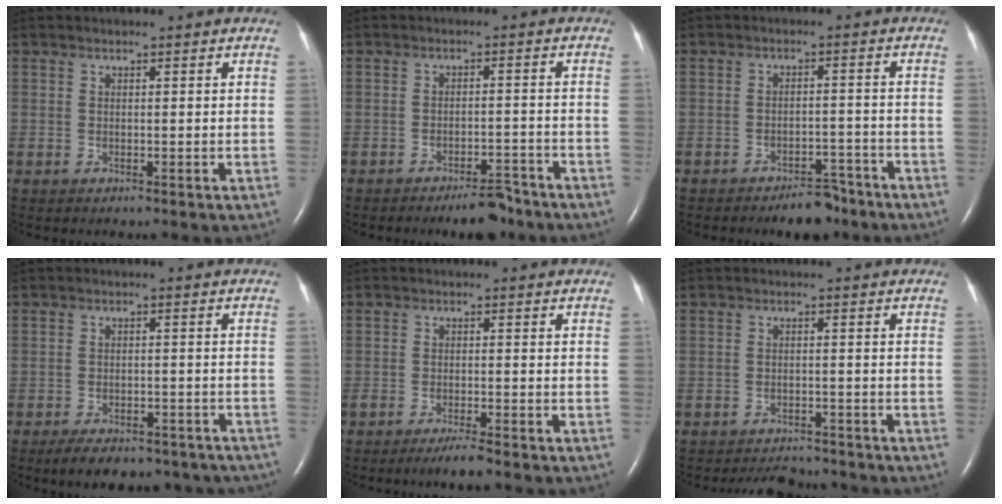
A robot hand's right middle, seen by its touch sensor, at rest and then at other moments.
{"total": 5.0, "force": [-4.2, 1.3, 2.3], "torque": [-0.028, 0.001, -0.064]}
{"total": 5.4, "force": [-4.5, 2.0, 2.2], "torque": [-0.025, 0.006, -0.065]}
{"total": 12.9, "force": [-10.6, 5.0, 5.4], "torque": [-0.082, 0.008, -0.131]}
{"total": 3.2, "force": [-2.6, -0.1, 1.8], "torque": [-0.039, -0.007, -0.048]}
{"total": 5.0, "force": [-4.8, 1.2, 0.4], "torque": [-0.008, -0.004, -0.070]}